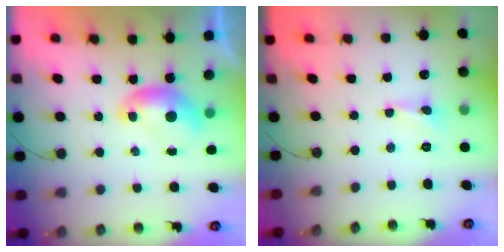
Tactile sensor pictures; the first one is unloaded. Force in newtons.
{"total": 0.0}